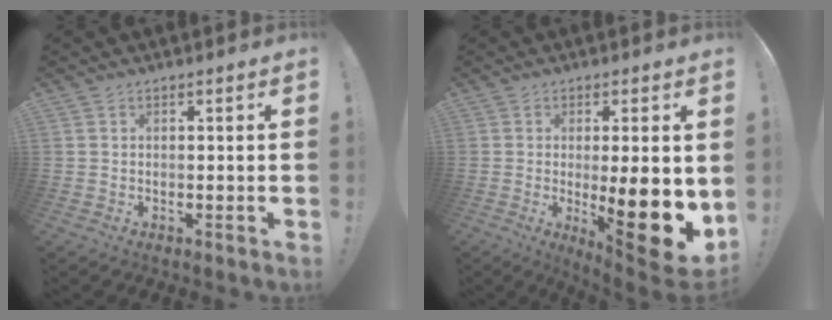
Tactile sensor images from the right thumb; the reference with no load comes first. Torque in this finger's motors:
{"motor_torque": [0.09, 0.77, 1.75, 0.17, 0.09]}